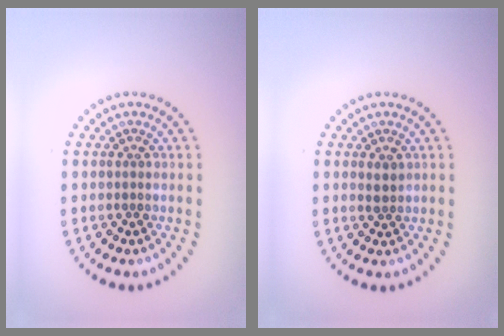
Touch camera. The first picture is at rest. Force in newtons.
{"total": 1.2, "press": 1.0, "slide": 0.6}